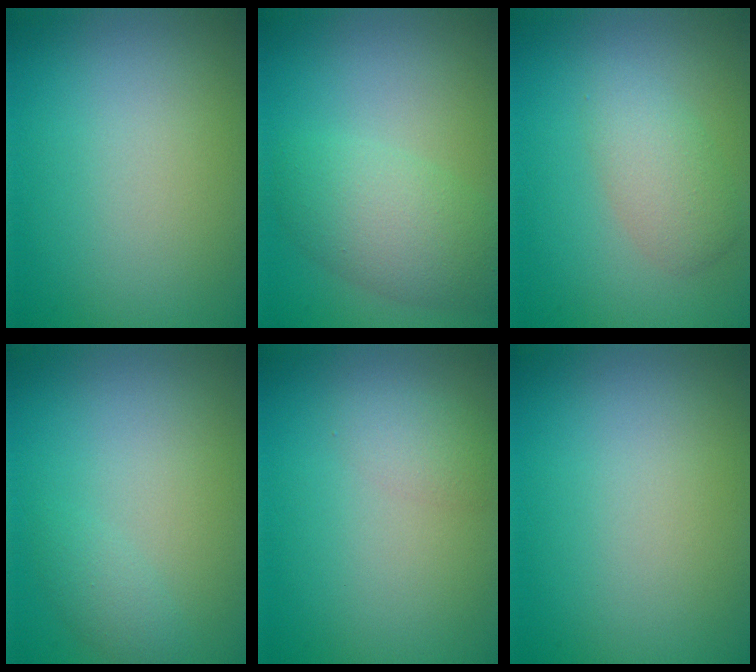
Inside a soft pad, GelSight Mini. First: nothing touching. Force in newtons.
{"total": 4.7, "press": 4.7, "slide": 0.1}
{"total": 2.9, "press": 2.9, "slide": 0.1}
{"total": 1.3, "press": 1.3, "slide": 0.1}
{"total": 1.5, "press": 1.5, "slide": 0.0}
{"total": 0.0}